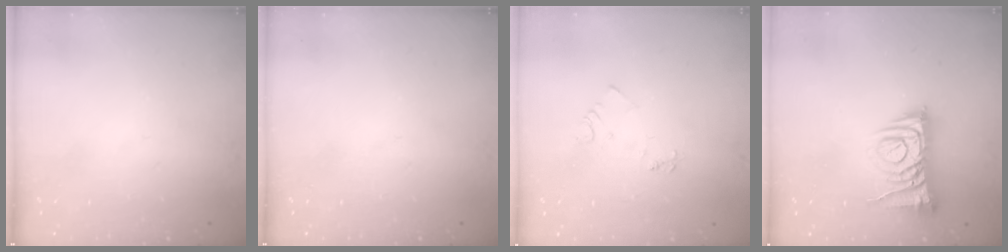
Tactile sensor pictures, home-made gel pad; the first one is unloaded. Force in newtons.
{"total": 0.0}
{"total": 4.0, "press": 3.9, "slide": 0.6}
{"total": 9.0, "press": 8.9, "slide": 1.4}